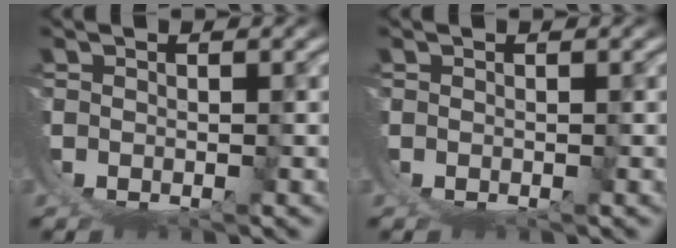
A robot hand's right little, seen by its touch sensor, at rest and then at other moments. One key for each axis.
{"total": 0.0}